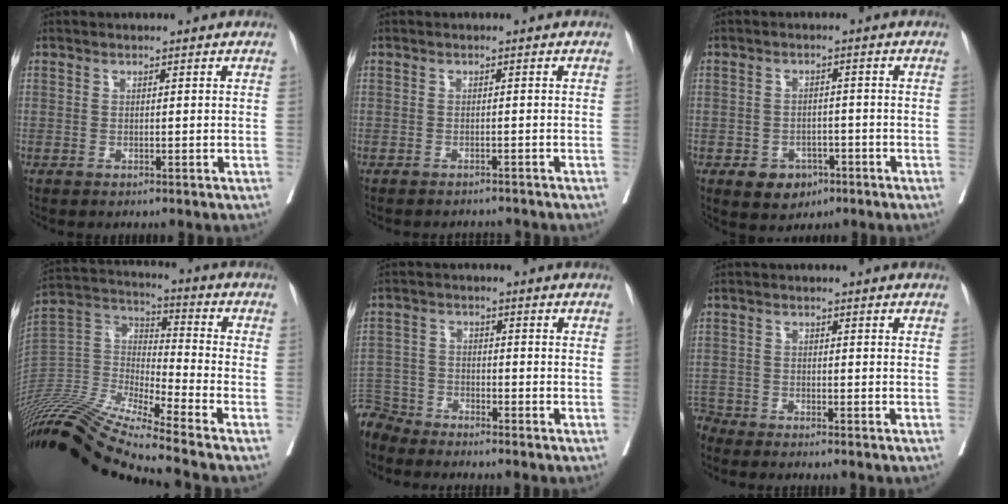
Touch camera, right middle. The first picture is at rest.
{"total": 3.7, "force": [-3.7, 0.6, 0.1], "torque": [0.003, -0.008, -0.047]}
{"total": 4.5, "force": [-2.5, 3.3, 2.0], "torque": [-0.025, 0.005, -0.027]}
{"total": 18.1, "force": [-15.9, -1.8, 8.5], "torque": [-0.184, 0.005, -0.302]}
{"total": 5.6, "force": [-5.5, 0.8, -0.9], "torque": [0.017, -0.004, -0.111]}
{"total": 3.5, "force": [-3.4, 0.2, -0.5], "torque": [0.012, -0.014, -0.068]}